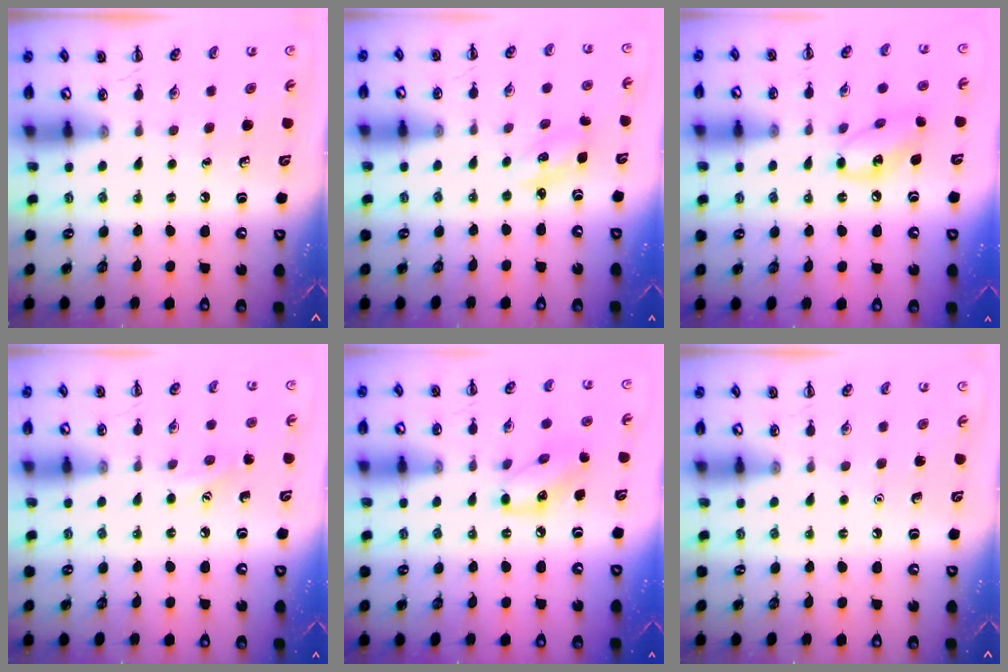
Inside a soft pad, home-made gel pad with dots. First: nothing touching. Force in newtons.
{"total": 2.8, "press": 2.7, "slide": 0.7}
{"total": 10.5, "press": 10.5, "slide": 1.0}
{"total": 6.7, "press": 6.5, "slide": 1.6}
{"total": 8.7, "press": 8.7, "slide": 0.3}
{"total": 1.6, "press": 1.6, "slide": 0.1}